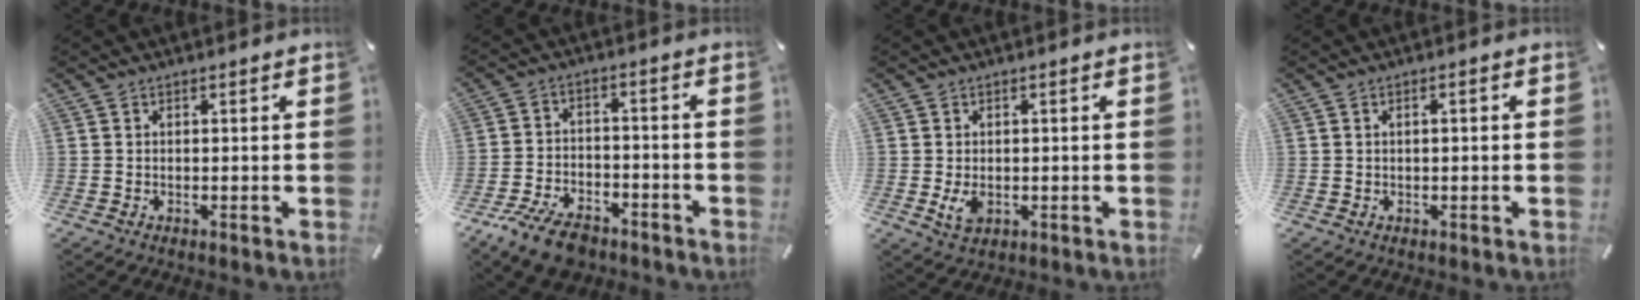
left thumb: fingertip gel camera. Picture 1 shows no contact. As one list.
[{"total": 9.5, "force": [-7.0, 4.5, 4.6], "torque": [-0.089, 0.036, -0.131]}, {"total": 3.5, "force": [-0.6, 2.5, 2.4], "torque": [-0.047, -0.004, -0.013]}, {"total": 1.3, "force": [-0.2, 0.5, 1.2], "torque": [-0.020, 0.003, -0.004]}]